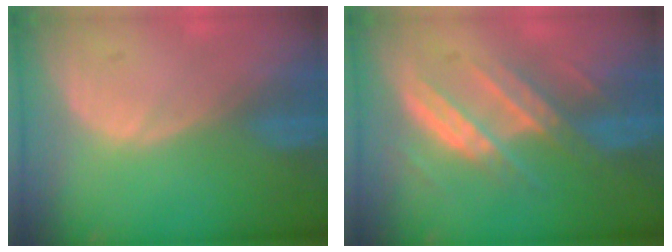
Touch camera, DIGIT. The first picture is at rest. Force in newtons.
{"total": 7.1, "press": 6.9, "slide": 1.8}